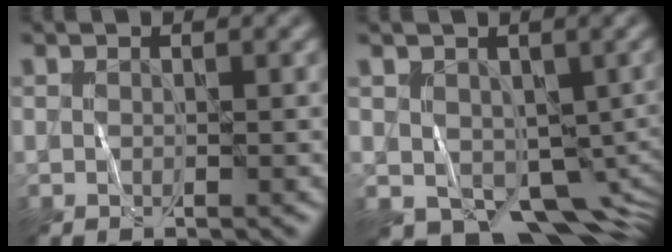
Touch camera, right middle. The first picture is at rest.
{"total": 7.6, "force": [-2.2, 5.0, 5.2], "torque": [-0.074, -0.029, -0.033]}